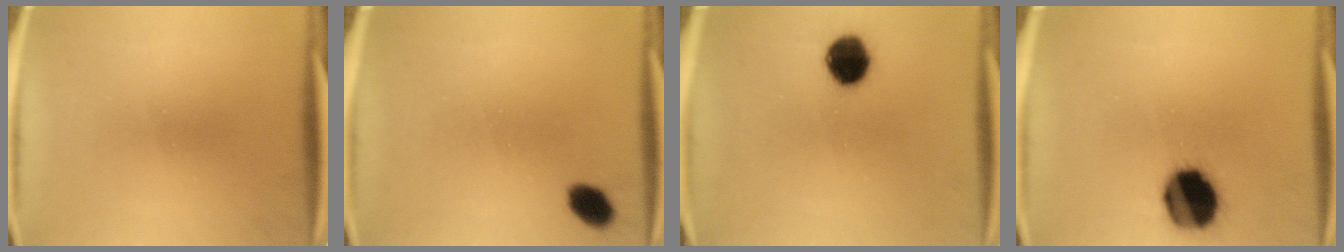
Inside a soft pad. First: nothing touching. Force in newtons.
{"total": 4.2}
{"total": 9.0}
{"total": 15.6}